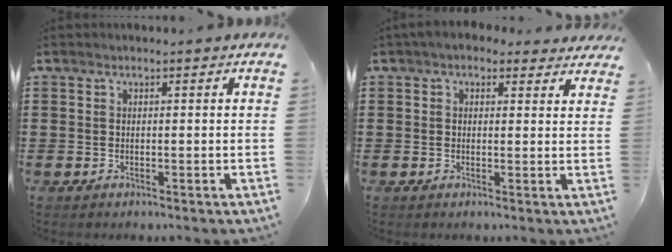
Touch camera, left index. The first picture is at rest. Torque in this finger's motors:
{"motor_torque": [2.14, 0.00, 0.31, -0.04]}